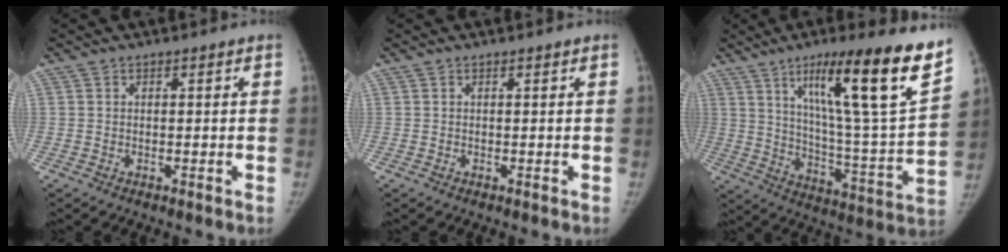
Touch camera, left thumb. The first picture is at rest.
{"total": 0.0}
{"total": 25.5, "force": [14.3, 2.8, 21.0], "torque": [-0.299, -0.052, 0.227]}